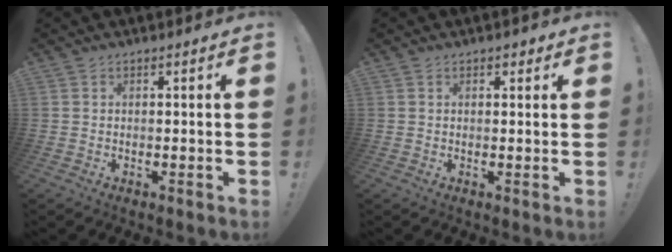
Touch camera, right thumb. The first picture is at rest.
{"total": 1.3, "force": [0.7, 1.0, 0.6], "torque": [0.002, -0.003, 0.010]}